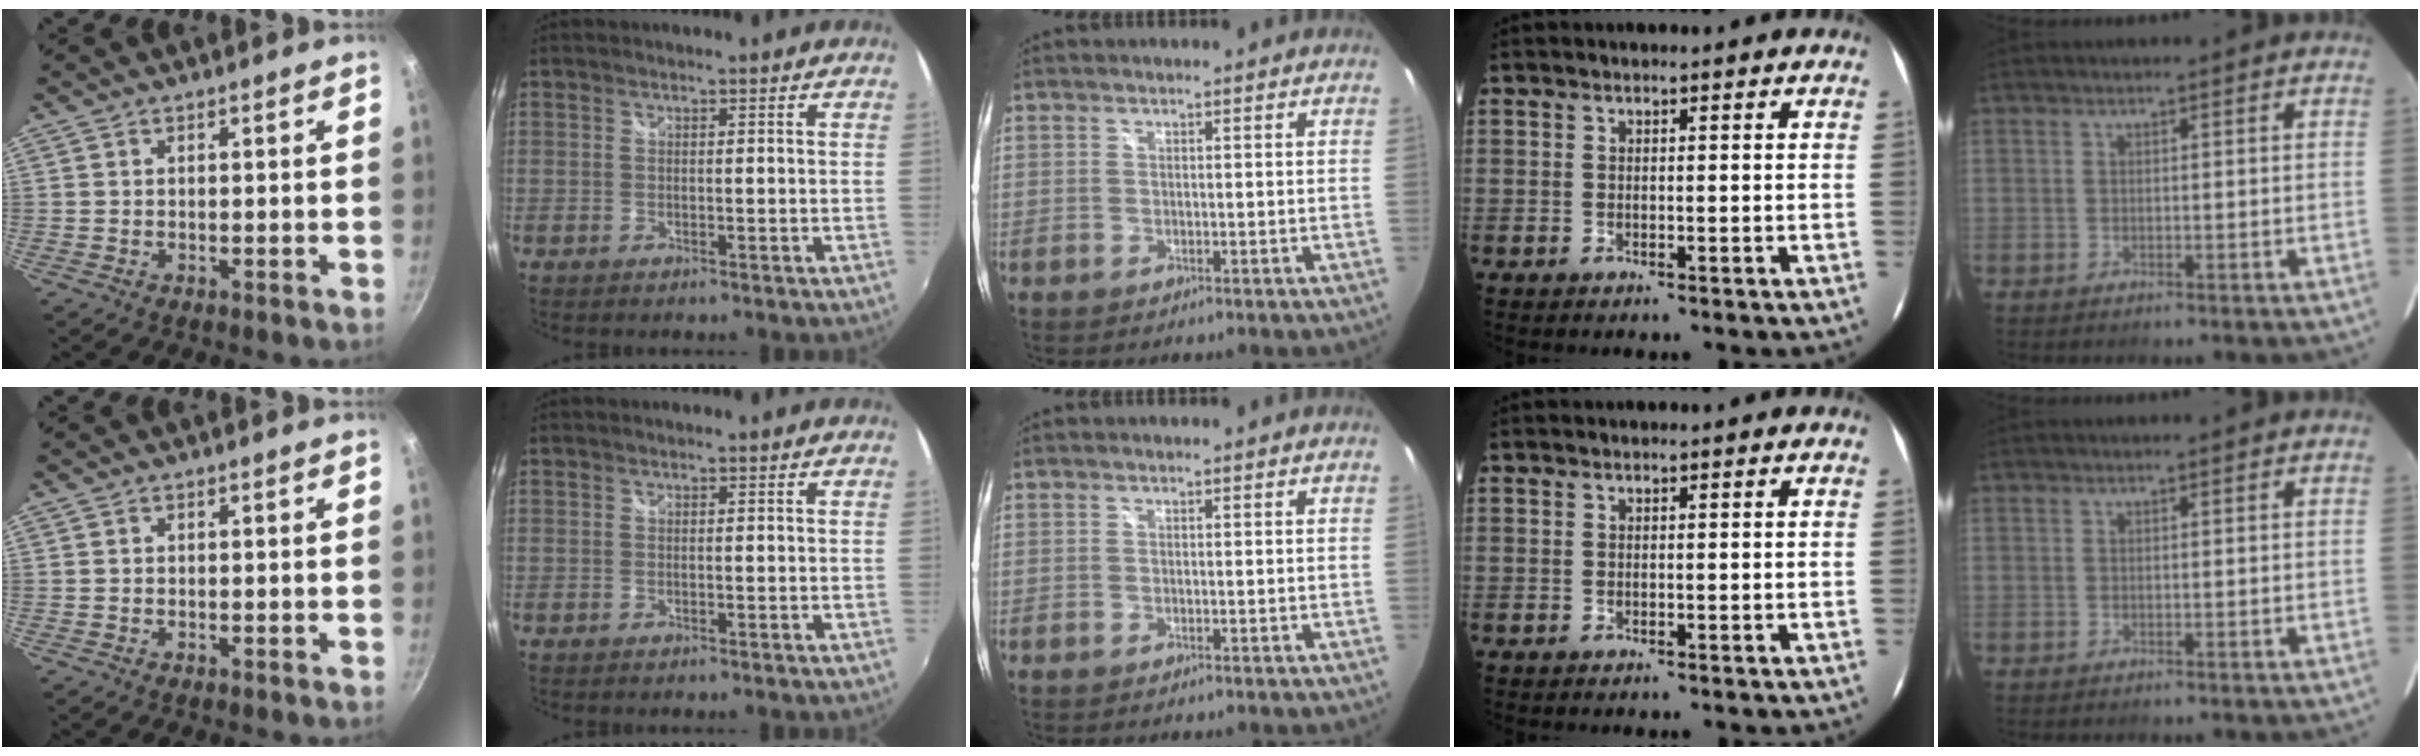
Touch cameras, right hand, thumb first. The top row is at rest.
{}